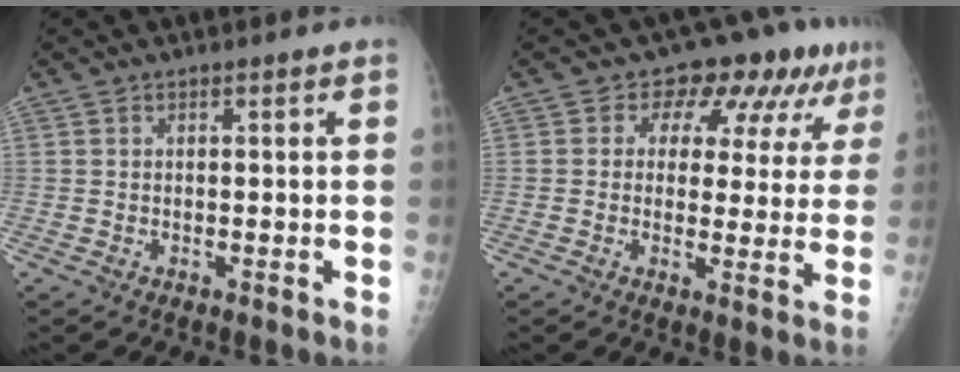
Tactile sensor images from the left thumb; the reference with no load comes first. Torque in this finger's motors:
{"motor_torque": [0.02, 0.29, -0.12, -0.13, 0.01]}